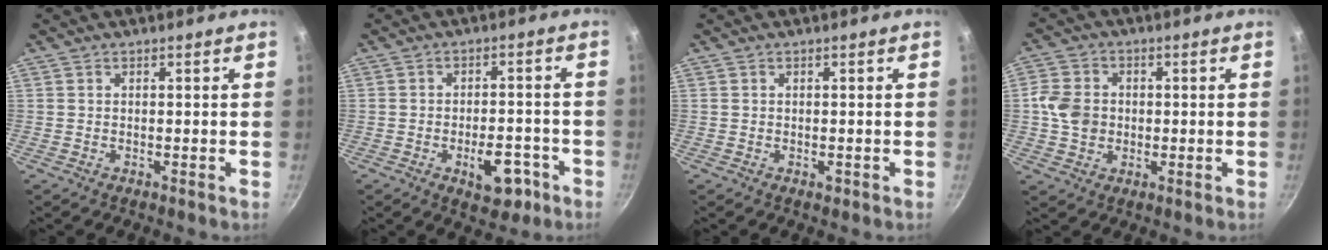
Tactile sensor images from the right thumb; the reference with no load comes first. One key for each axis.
{"total": 8.2, "fx": -3.6, "fy": 4.5, "fz": 5.9, "tx": -0.049, "ty": 0.021, "tz": -0.041}
{"total": 0.9, "fx": -0.3, "fy": 0.7, "fz": 0.5, "tx": -0.005, "ty": 0.001, "tz": -0.004}
{"total": 7.0, "fx": -0.2, "fy": 5.9, "fz": 3.8, "tx": -0.056, "ty": 0.007, "tz": -0.011}